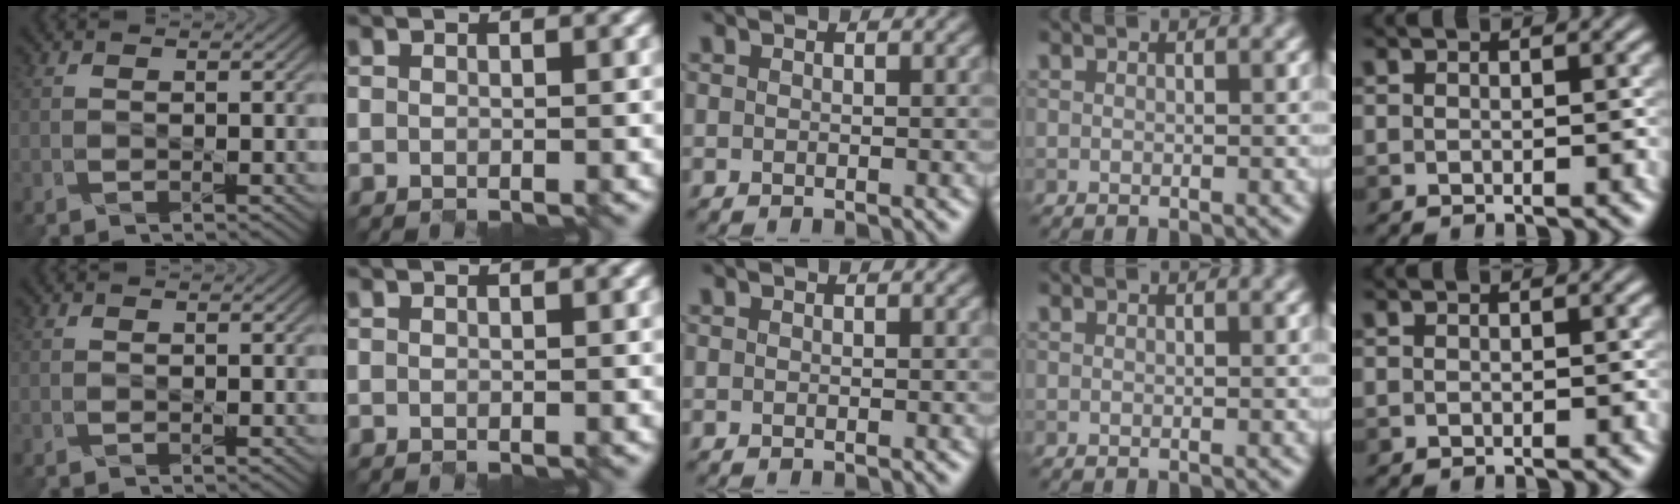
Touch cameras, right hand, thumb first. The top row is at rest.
{}